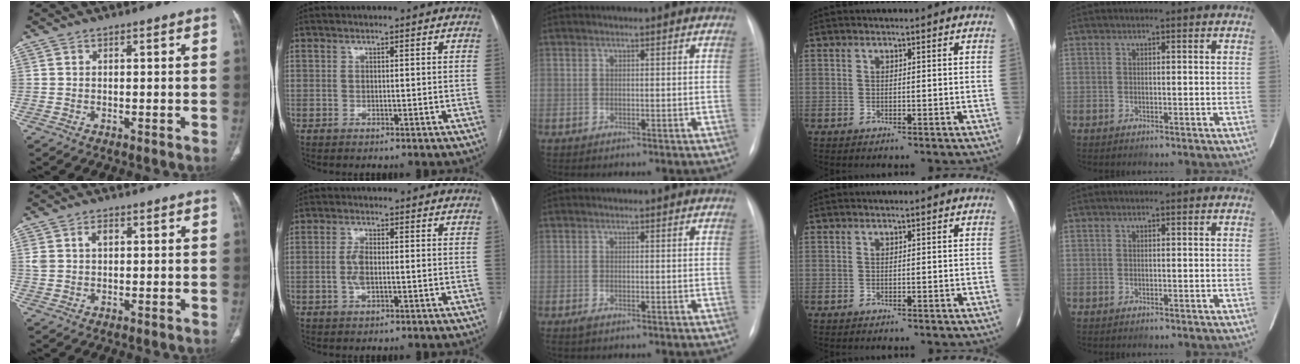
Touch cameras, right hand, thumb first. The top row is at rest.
{"thumb": {"total": 3.3, "force": [1.1, 2.1, 2.3], "torque": [-0.043, 0.007, 0.027]}, "index": {"total": 3.5, "force": [-0.3, 1.5, 3.1], "torque": [-0.073, 0.006, -0.005]}, "middle": {"total": 0.8, "force": [-0.5, 0.2, 0.6], "torque": [-0.012, -0.002, -0.006]}}